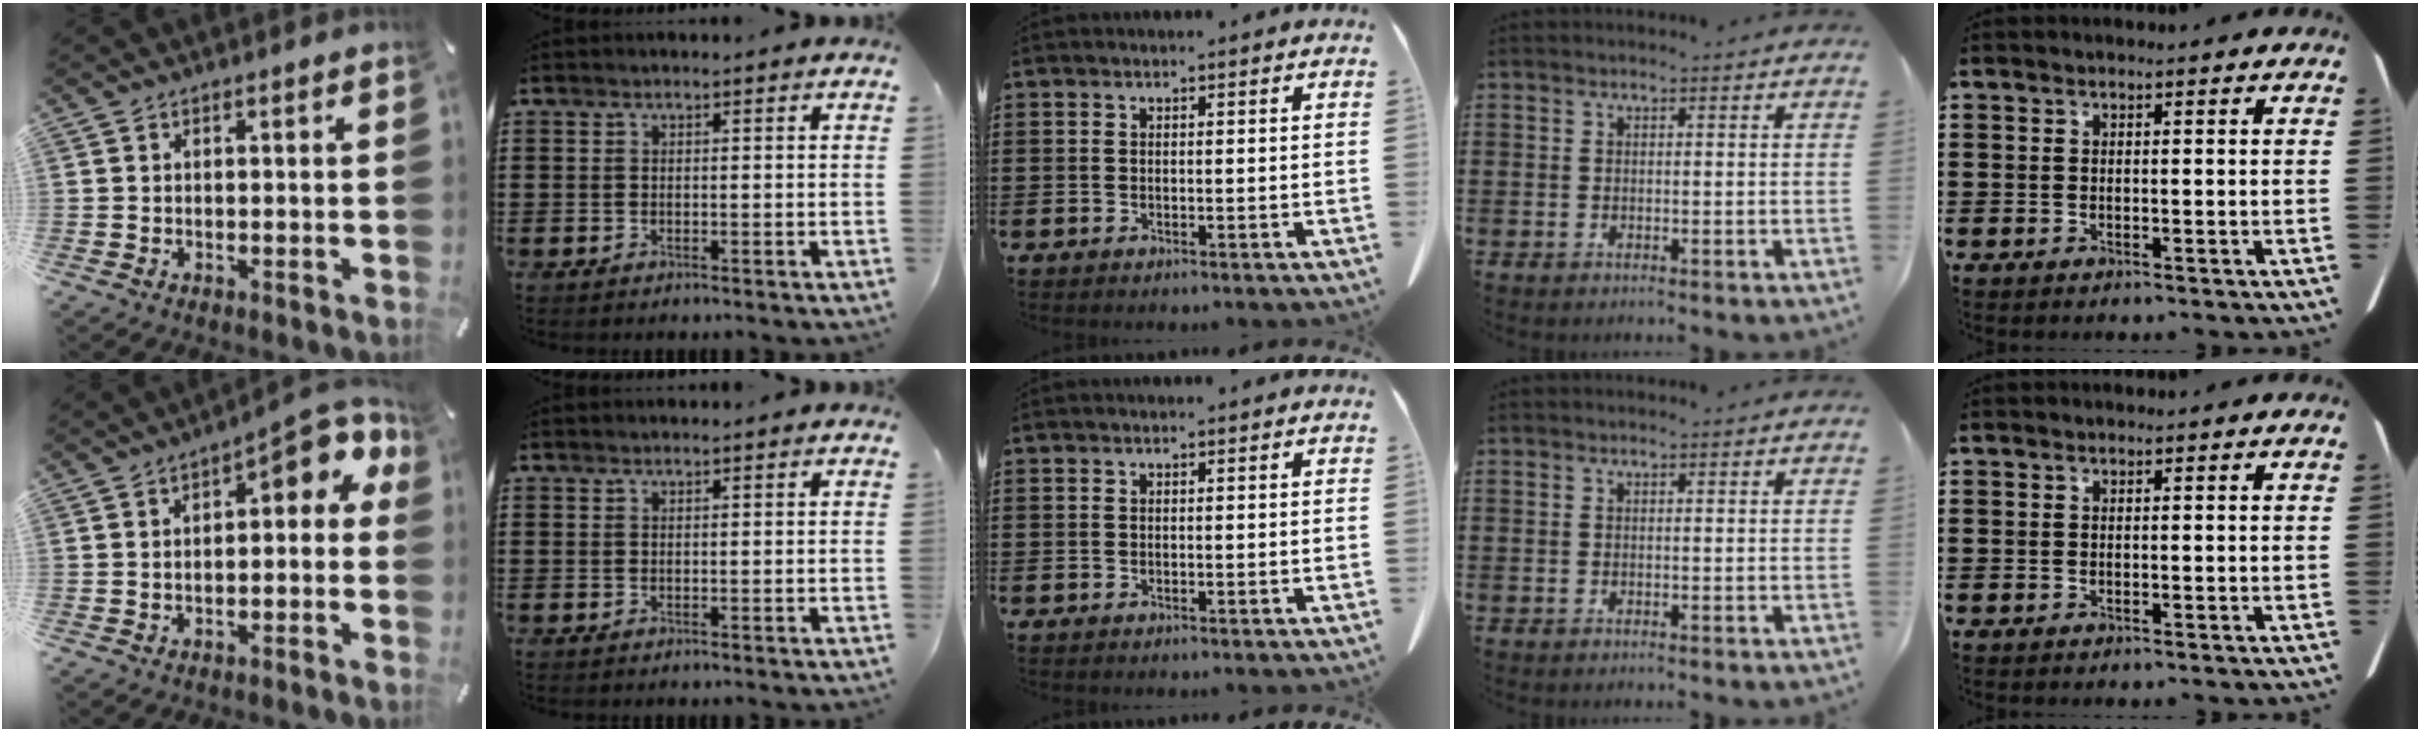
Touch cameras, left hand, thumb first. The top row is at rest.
{"thumb": {"total": 7.4, "force": [2.3, 3.4, 6.1], "torque": [-0.074, -0.030, 0.031]}, "index": {"total": 0.5, "force": [0.4, 0.0, 0.3], "torque": [-0.007, -0.001, 0.009]}}